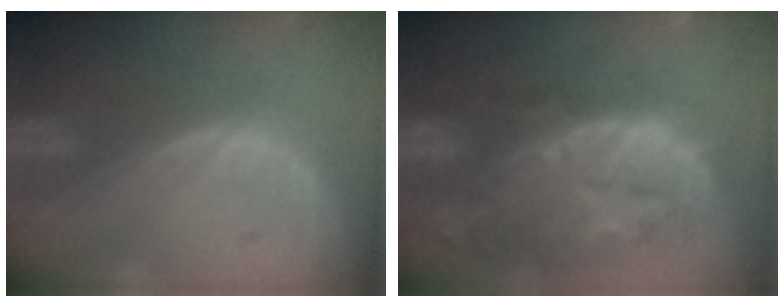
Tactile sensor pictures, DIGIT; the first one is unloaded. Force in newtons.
{"total": 13.7, "press": 11.8, "slide": 6.9}